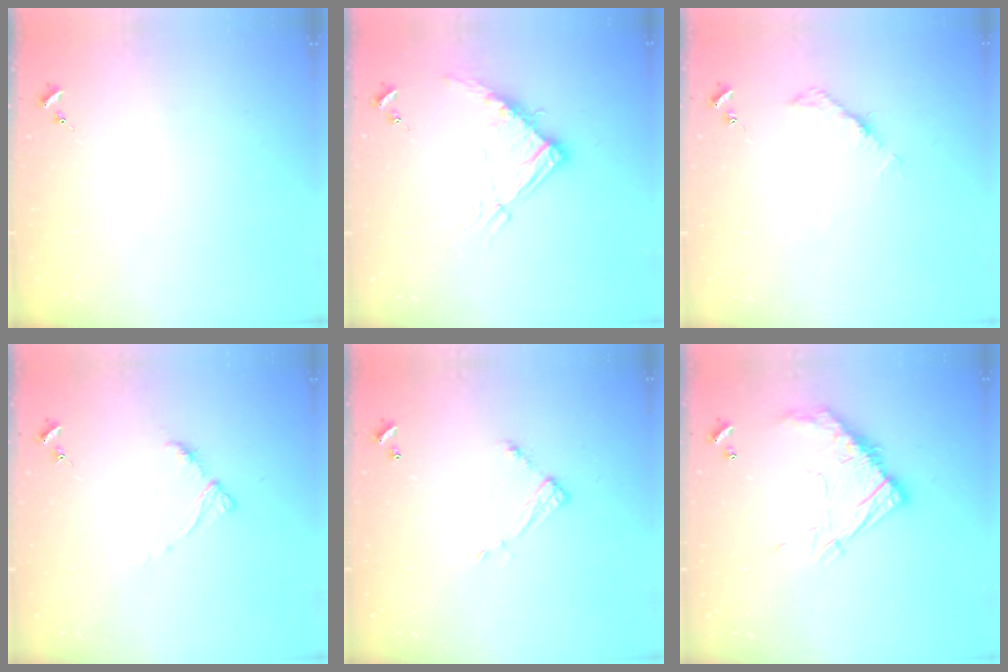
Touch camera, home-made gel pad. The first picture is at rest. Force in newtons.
{"total": 12.3, "press": 12.2, "slide": 1.3}
{"total": 5.3, "press": 5.3, "slide": 0.5}
{"total": 4.5, "press": 4.5, "slide": 0.5}
{"total": 6.6, "press": 6.6, "slide": 0.5}
{"total": 12.5, "press": 12.5, "slide": 1.0}